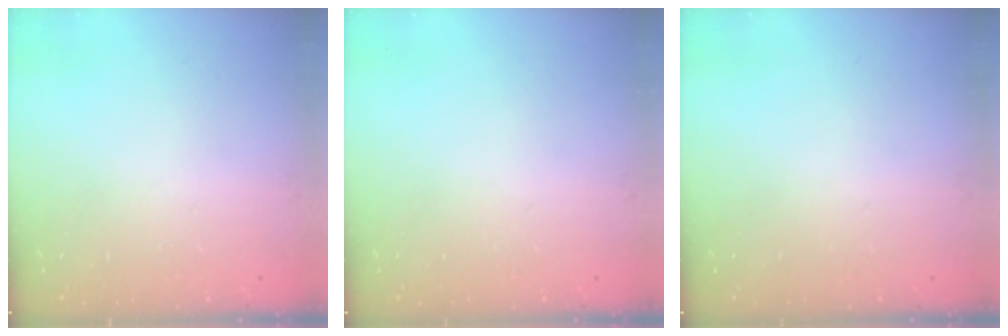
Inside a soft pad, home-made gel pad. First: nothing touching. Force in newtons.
{"total": 0.0}
{"total": 0.0}